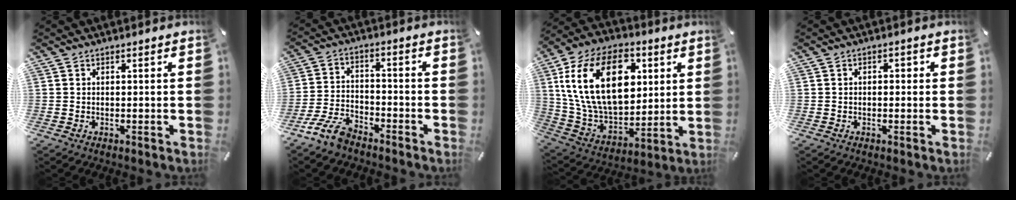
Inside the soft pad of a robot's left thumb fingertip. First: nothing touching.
{"total": 8.5, "force": [-6.9, 3.2, 3.7], "torque": [-0.087, 0.027, -0.135]}
{"total": 24.5, "force": [6.2, 16.2, 17.3], "torque": [-0.346, -0.007, 0.103]}
{"total": 1.6, "force": [-0.3, 1.0, 1.2], "torque": [-0.022, 0.007, -0.008]}